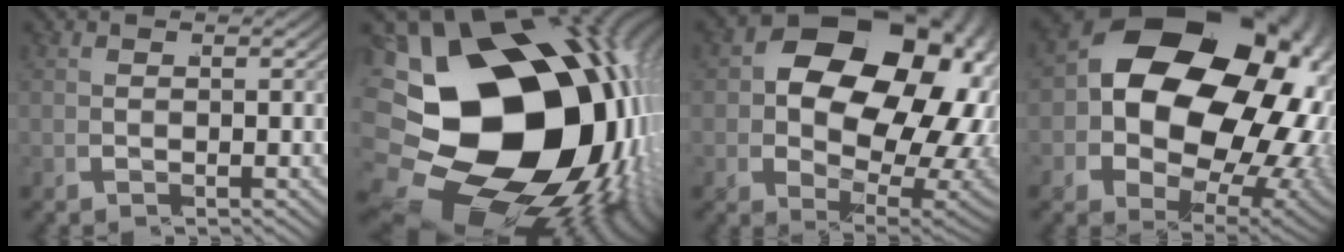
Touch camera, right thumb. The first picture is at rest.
{"total": 33.2, "force": [-2.4, 22.0, 24.7], "torque": [-0.424, -0.070, -0.011]}
{"total": 20.7, "force": [1.6, 14.1, 15.0], "torque": [-0.255, -0.044, 0.041]}
{"total": 26.4, "force": [1.8, 18.6, 18.7], "torque": [-0.332, -0.050, 0.042]}